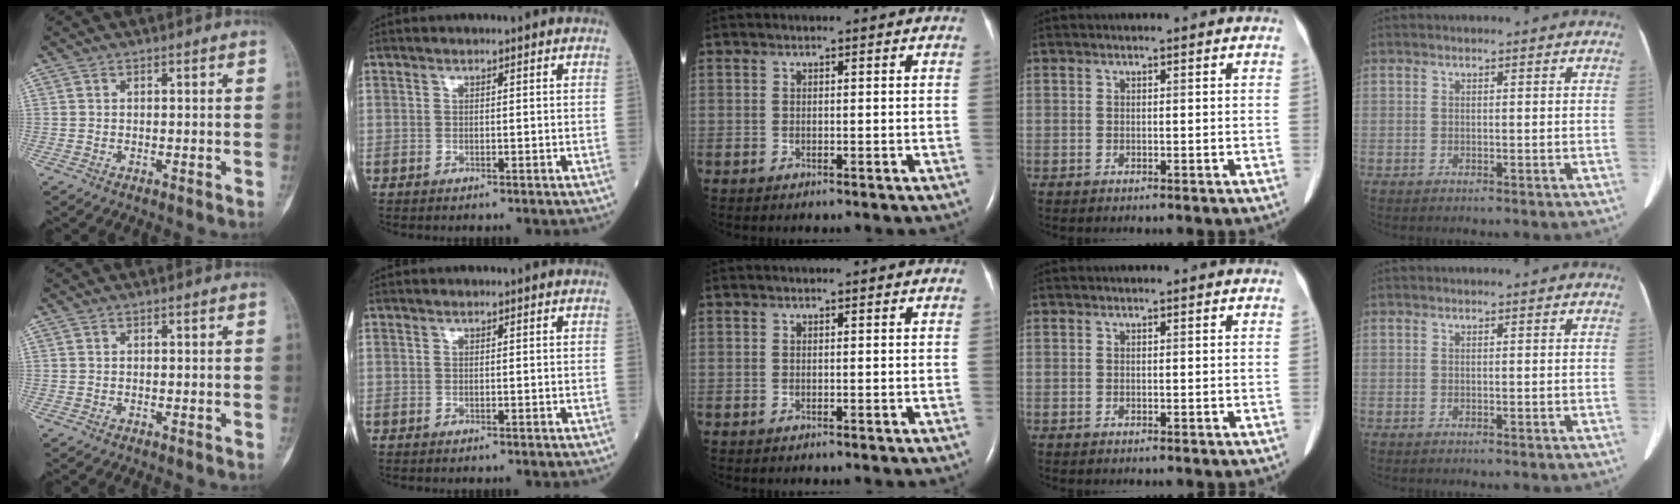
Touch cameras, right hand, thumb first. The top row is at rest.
{}